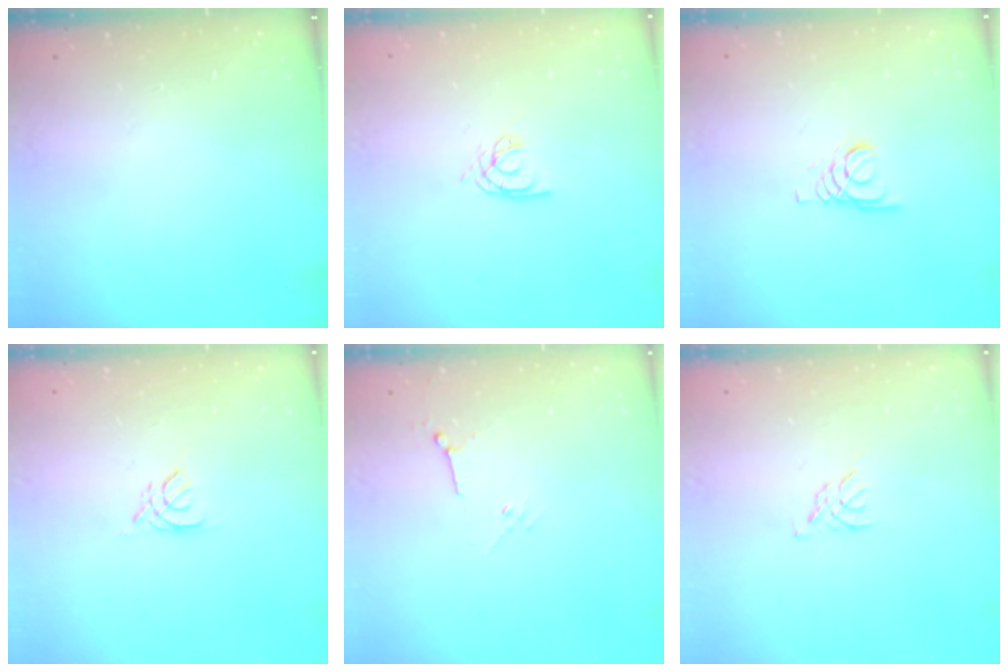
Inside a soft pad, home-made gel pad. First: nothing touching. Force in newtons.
{"total": 4.5, "press": 4.5, "slide": 0.3}
{"total": 1.4, "press": 1.4, "slide": 0.2}
{"total": 2.8, "press": 2.7, "slide": 0.5}
{"total": 3.5, "press": 3.4, "slide": 0.8}
{"total": 0.8, "press": 0.7, "slide": 0.3}